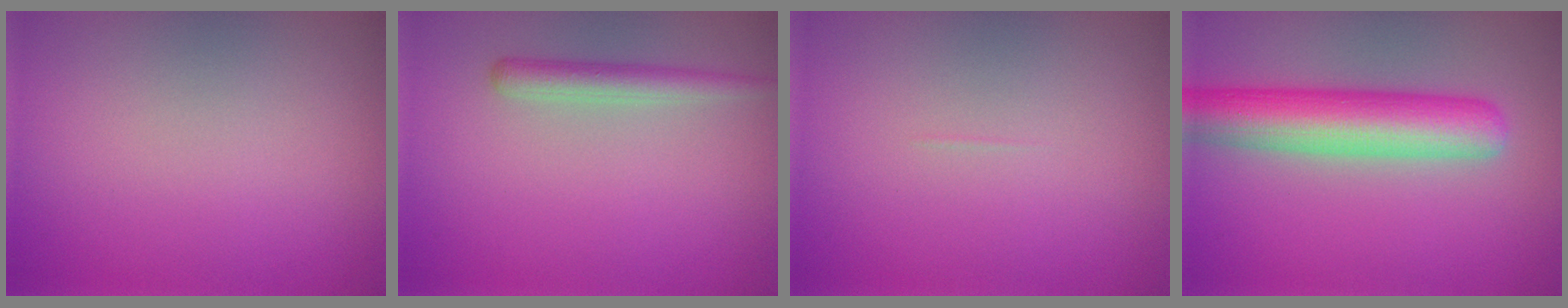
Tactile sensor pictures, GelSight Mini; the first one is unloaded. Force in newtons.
{"total": 2.2, "press": 2.2, "slide": 0.1}
{"total": 0.0}
{"total": 7.4, "press": 7.4, "slide": 0.3}